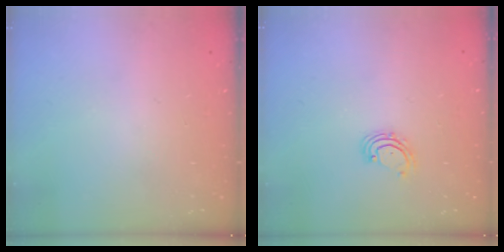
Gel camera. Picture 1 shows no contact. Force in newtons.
{"total": 2.8, "press": 2.8, "slide": 0.2}